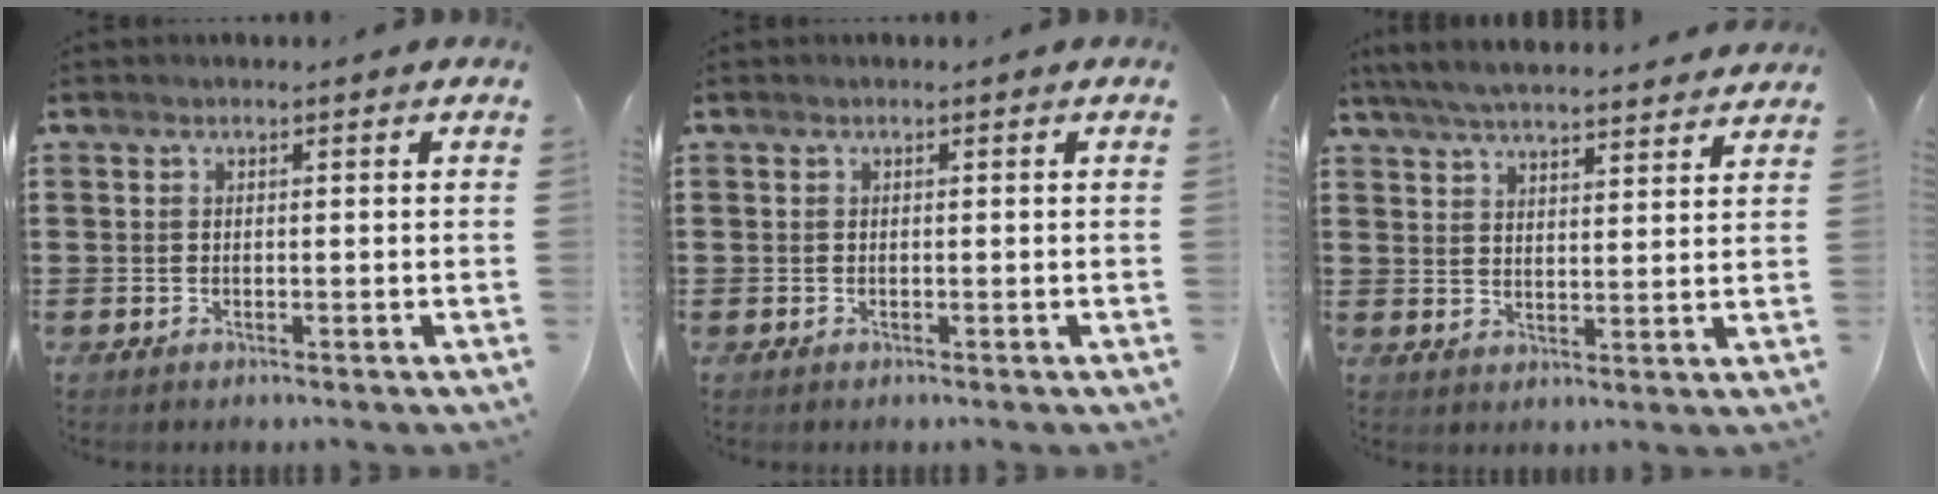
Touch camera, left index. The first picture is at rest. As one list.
[{"total": 0.0}, {"total": 5.6, "force": [5.3, 0.2, 1.7], "torque": [-0.051, -0.021, 0.096]}]